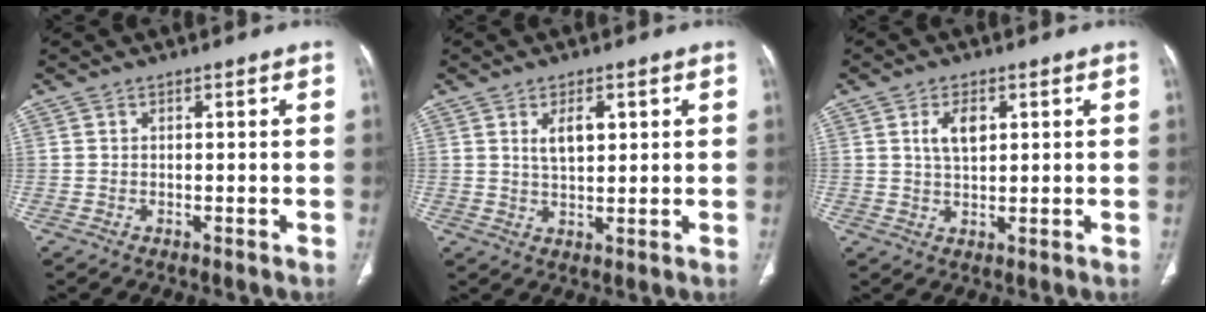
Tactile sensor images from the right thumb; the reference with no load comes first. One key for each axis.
{"total": 4.8, "fx": 1.7, "fy": 2.3, "fz": 3.9, "tx": -0.057, "ty": -0.010, "tz": 0.031}
{"total": 4.7, "fx": 1.5, "fy": 2.6, "fz": 3.6, "tx": -0.057, "ty": -0.004, "tz": 0.031}